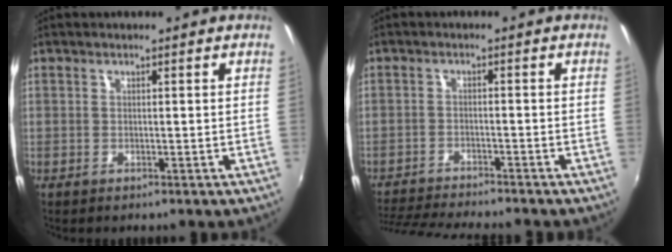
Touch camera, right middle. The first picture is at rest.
{"total": 10.3, "force": [-9.6, 0.3, 3.7], "torque": [-0.096, -0.022, -0.163]}